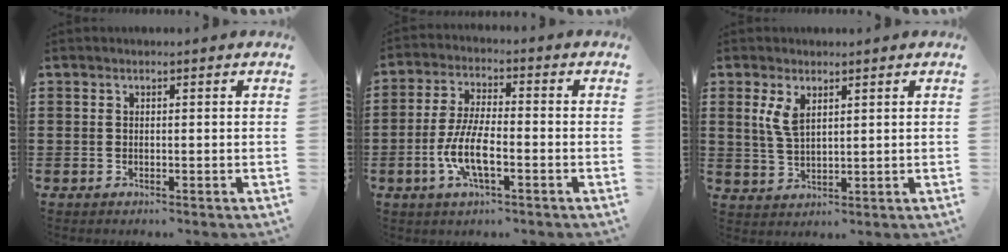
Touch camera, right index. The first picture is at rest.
{"total": 7.8, "force": [-2.6, 2.3, 7.0], "torque": [-0.161, -0.016, -0.055]}
{"total": 4.0, "force": [1.9, 1.8, 3.0], "torque": [-0.072, 0.002, 0.031]}